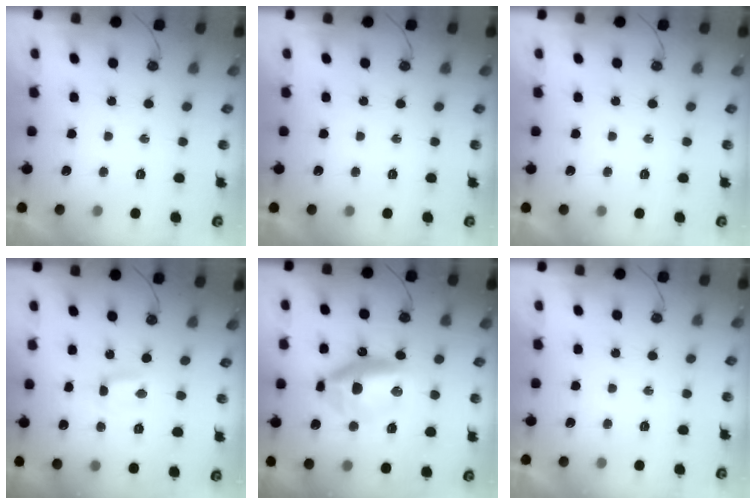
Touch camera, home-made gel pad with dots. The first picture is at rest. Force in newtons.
{"total": 0.0}
{"total": 0.0}
{"total": 0.6, "press": 0.4, "slide": 0.5}
{"total": 11.2, "press": 11.0, "slide": 1.7}
{"total": 0.0}